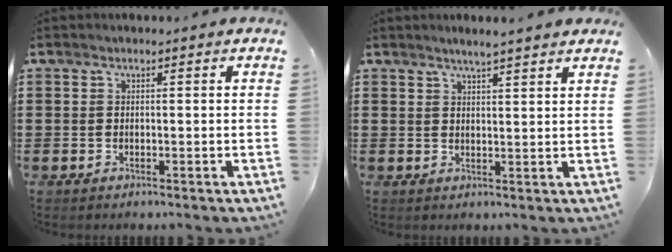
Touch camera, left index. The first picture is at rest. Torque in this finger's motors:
{"motor_torque": [-0.86, -0.11, -0.27, -0.19]}